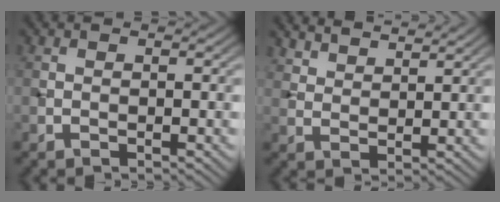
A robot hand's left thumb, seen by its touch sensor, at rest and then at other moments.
{"total": 5.1, "force": [4.6, 1.3, 1.8], "torque": [-0.040, -0.013, 0.104]}